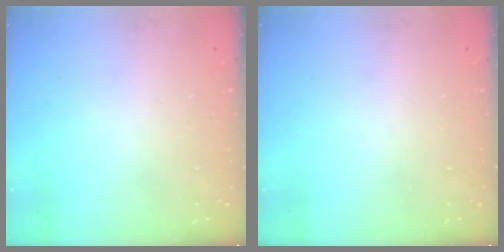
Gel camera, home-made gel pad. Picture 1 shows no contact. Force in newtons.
{"total": 0.0}